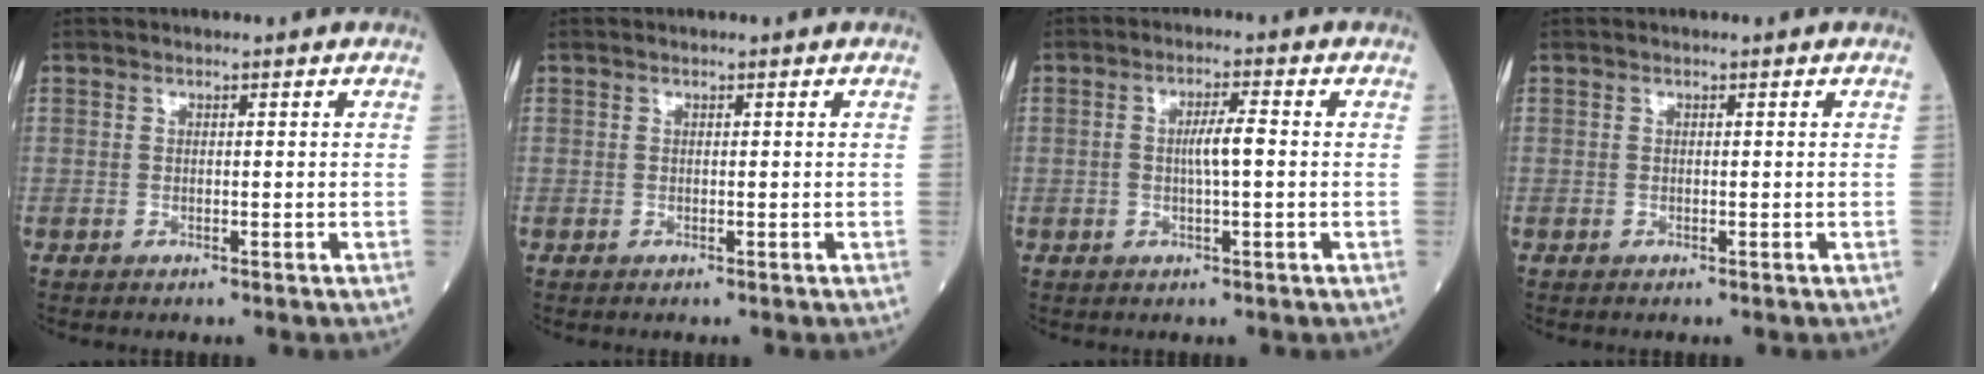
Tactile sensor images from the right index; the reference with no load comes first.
{"total": 0.0}
{"total": 3.8, "force": [-0.1, 0.4, 3.8], "torque": [-0.070, 0.005, -0.002]}
{"total": 0.0}